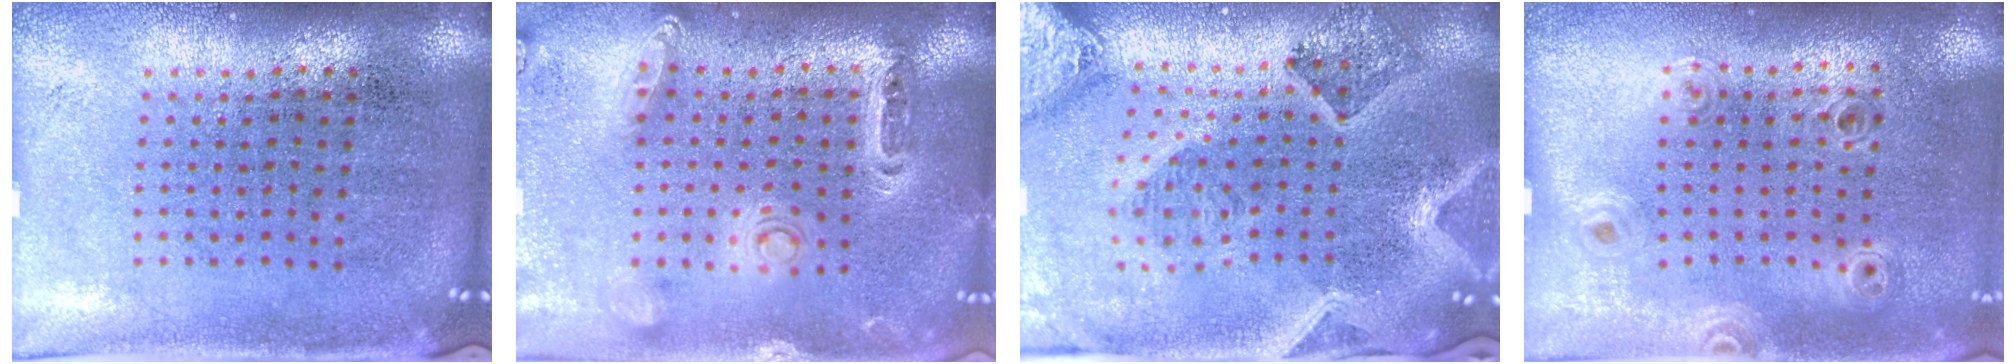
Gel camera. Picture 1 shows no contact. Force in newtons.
{"total": 1.3, "press": 1.3, "slide": 0.2}
{"total": 2.3, "press": 2.1, "slide": 1.0}
{"total": 0.9, "press": 0.9, "slide": 0.2}